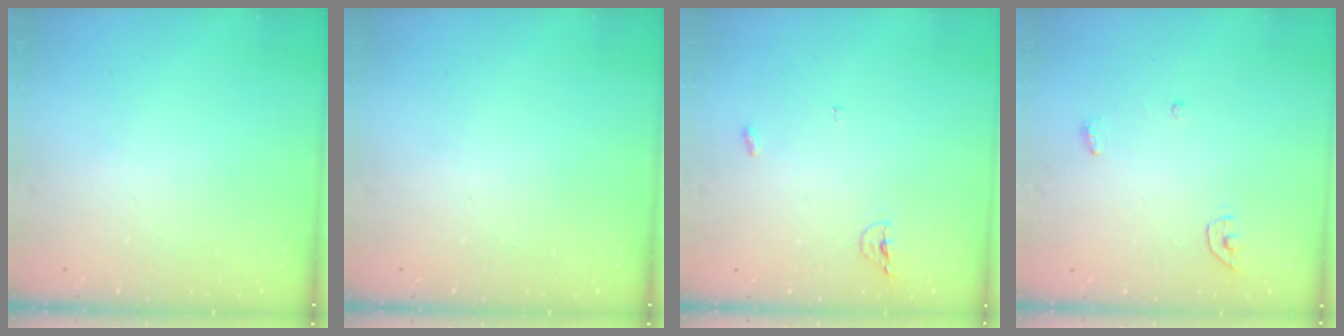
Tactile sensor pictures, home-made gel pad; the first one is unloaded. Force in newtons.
{"total": 0.0}
{"total": 4.1, "press": 4.0, "slide": 0.9}
{"total": 3.5, "press": 3.5, "slide": 0.1}